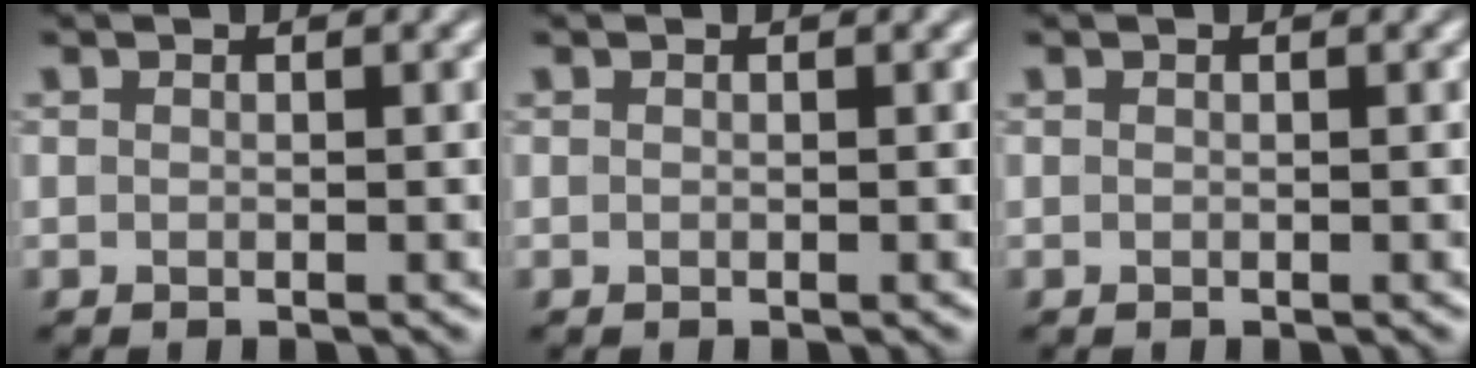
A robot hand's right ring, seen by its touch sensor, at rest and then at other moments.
{"total": 0.0}
{"total": 0.0}